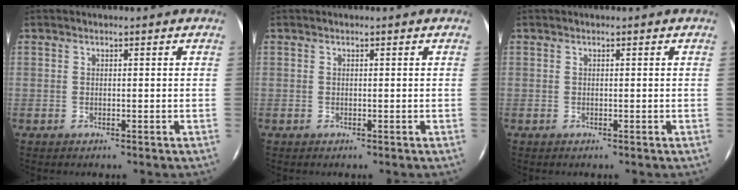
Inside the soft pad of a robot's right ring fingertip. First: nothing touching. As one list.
[{"total": 0.0}, {"total": 0.0}]